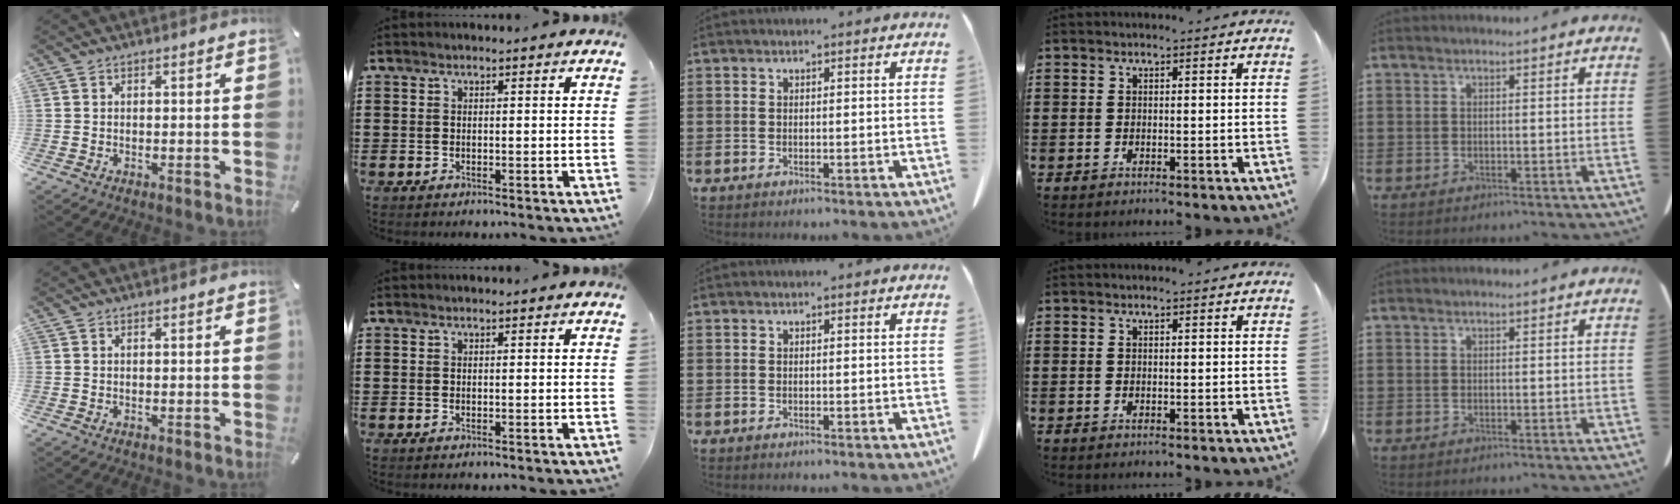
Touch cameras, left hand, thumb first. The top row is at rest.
{}